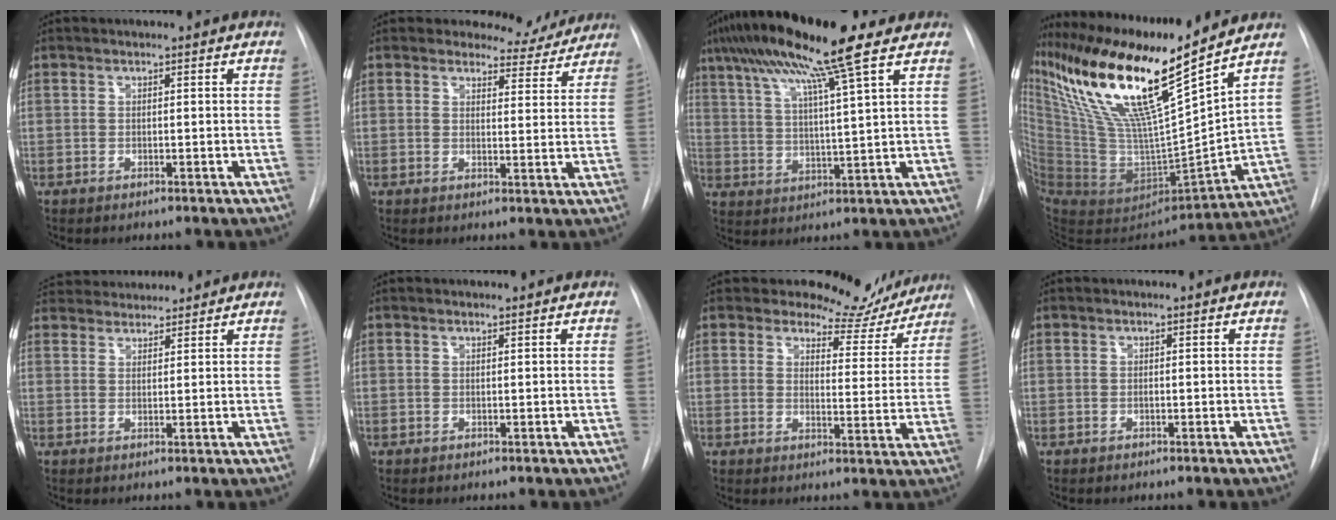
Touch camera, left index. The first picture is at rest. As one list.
[{"total": 6.3, "force": [5.9, 2.2, -0.4], "torque": [0.018, -0.020, 0.059]}, {"total": 15.7, "force": [10.3, -0.5, 11.8], "torque": [-0.208, 0.034, 0.165]}, {"total": 22.7, "force": [16.0, 0.8, 16.0], "torque": [-0.290, -0.005, 0.297]}, {"total": 10.5, "force": [10.1, 2.2, 2.2], "torque": [-0.039, 0.037, 0.158]}, {"total": 0.8, "force": [0.8, 0.0, 0.1], "torque": [-0.009, 0.002, 0.016]}, {"total": 11.1, "force": [10.3, 4.1, 0.9], "torque": [0.013, -0.033, 0.108]}, {"total": 0.0}]